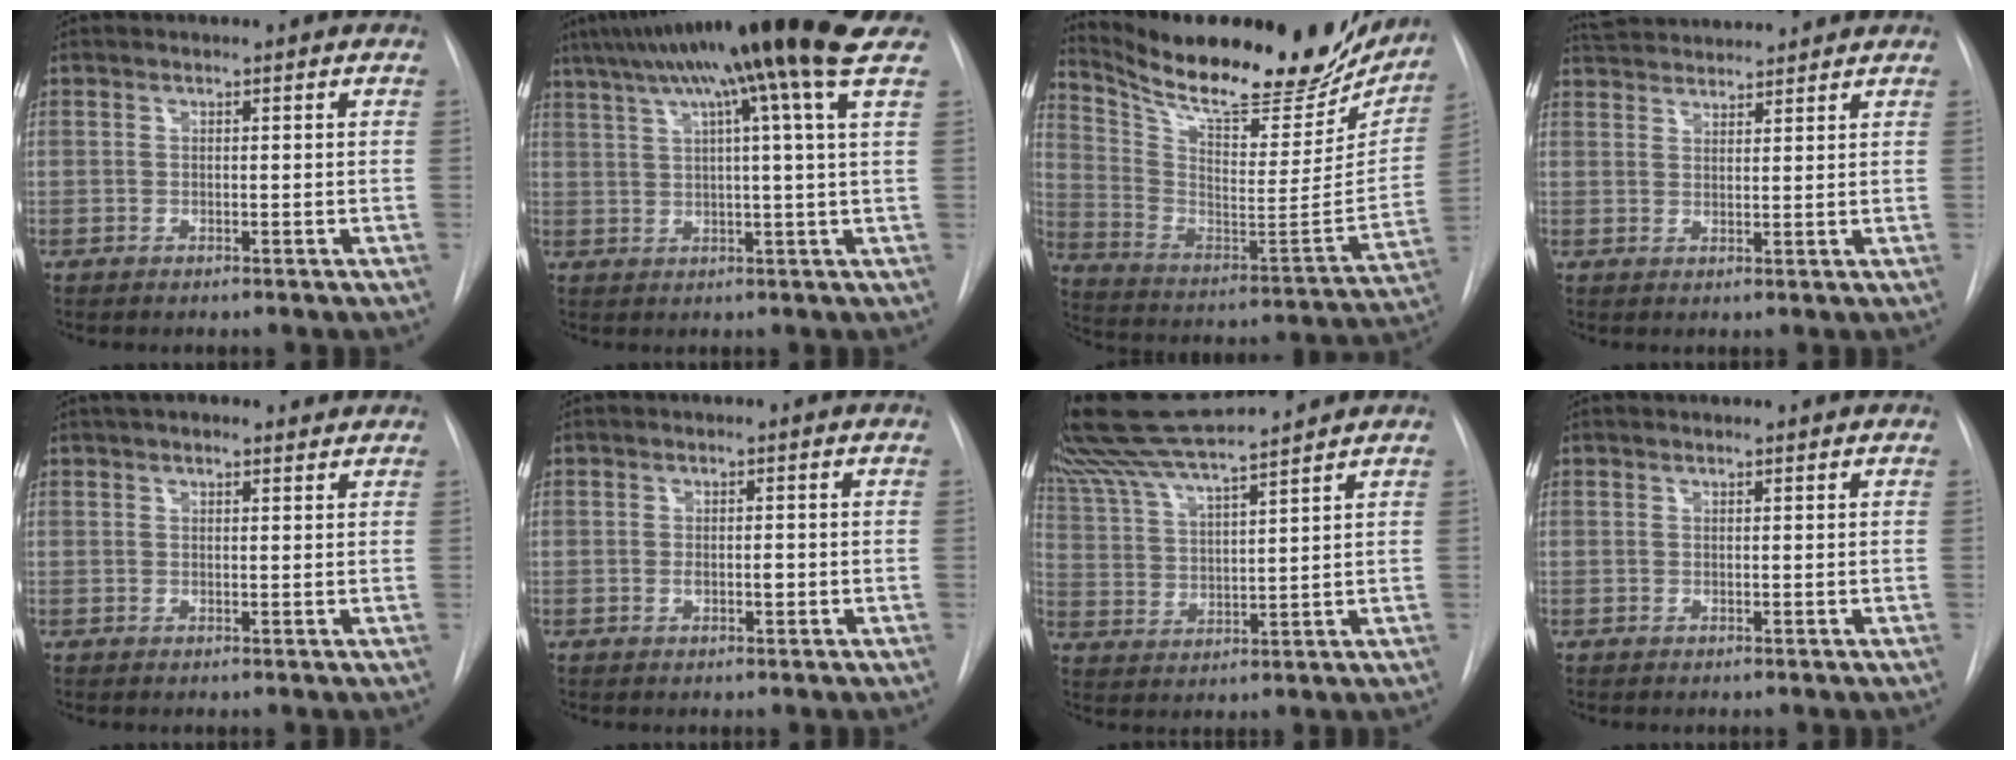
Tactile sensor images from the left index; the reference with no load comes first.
{"total": 16.8, "force": [11.9, -2.3, 11.7], "torque": [-0.185, 0.020, 0.161]}
{"total": 29.1, "force": [24.5, 7.4, 13.7], "torque": [-0.228, -0.043, 0.351]}
{"total": 9.1, "force": [8.8, 1.1, 2.1], "torque": [-0.043, 0.034, 0.137]}
{"total": 7.3, "force": [6.0, 2.2, 3.6], "torque": [-0.054, 0.033, 0.087]}
{"total": 1.5, "force": [-0.2, 0.6, 1.3], "torque": [-0.025, -0.001, -0.002]}
{"total": 16.2, "force": [14.5, -0.6, 7.1], "torque": [-0.143, 0.019, 0.259]}
{"total": 1.8, "force": [1.7, 0.1, 0.5], "torque": [-0.007, 0.019, 0.023]}